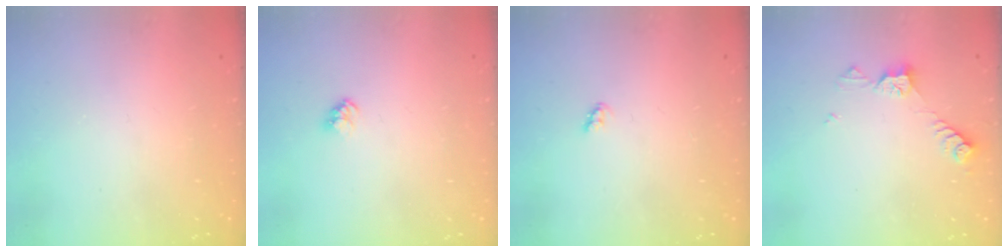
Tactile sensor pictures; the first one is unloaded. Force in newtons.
{"total": 2.3, "press": 2.3, "slide": 0.3}
{"total": 2.4, "press": 2.4, "slide": 0.3}
{"total": 6.0, "press": 6.0, "slide": 0.6}